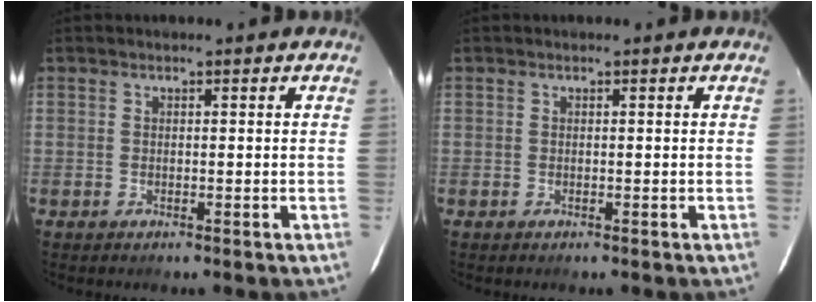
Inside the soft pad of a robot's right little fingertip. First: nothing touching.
{"total": 0.0}